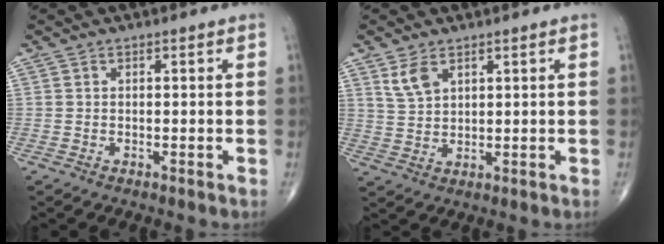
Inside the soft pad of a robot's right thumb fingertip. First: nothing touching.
{"total": 4.3, "force": [2.5, 2.3, 2.6], "torque": [-0.047, -0.010, 0.057]}